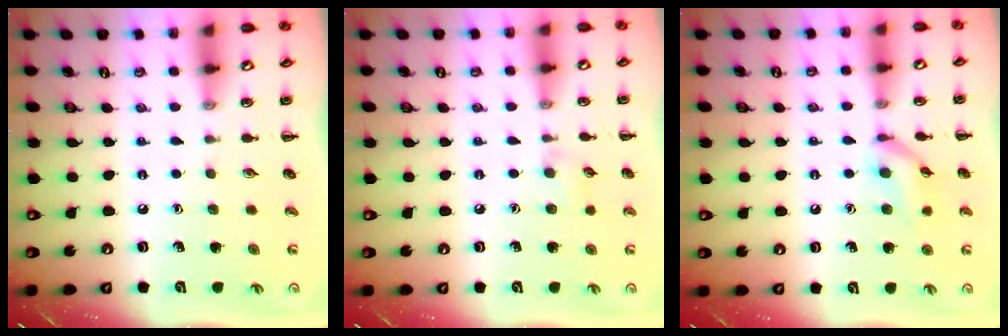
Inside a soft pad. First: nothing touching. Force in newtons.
{"total": 5.8, "press": 5.4, "slide": 2.1}
{"total": 10.0, "press": 9.9, "slide": 1.3}